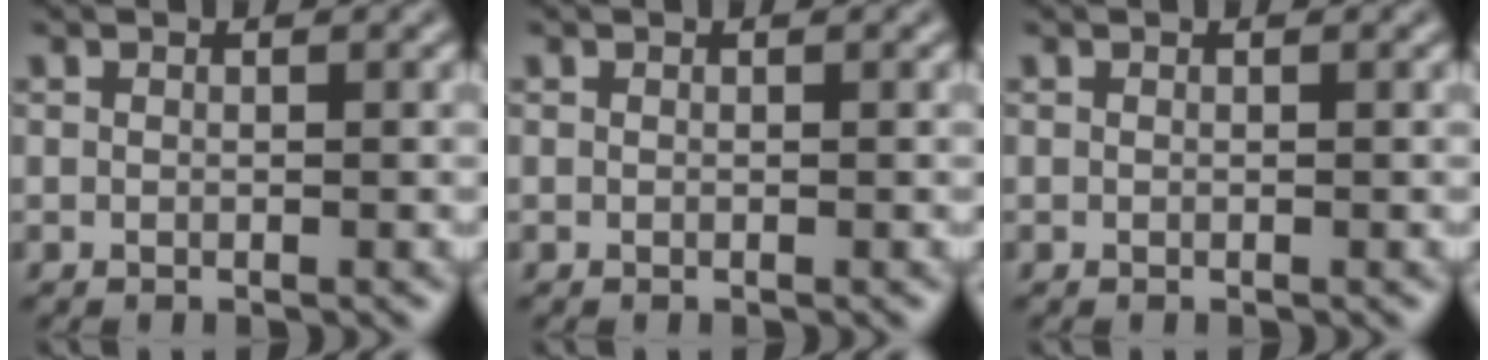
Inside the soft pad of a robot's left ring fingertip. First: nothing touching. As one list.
[{"total": 0.0}, {"total": 0.0}]